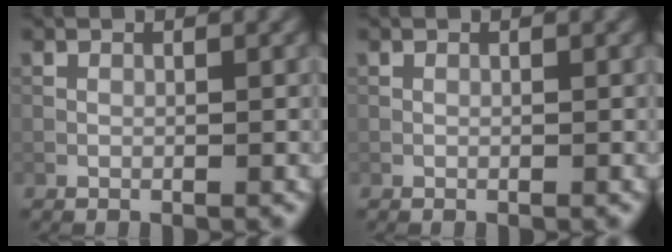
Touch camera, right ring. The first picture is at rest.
{"total": 0.0}